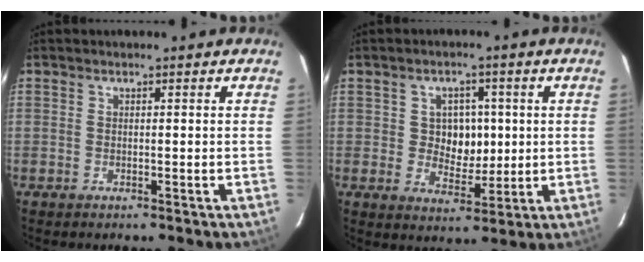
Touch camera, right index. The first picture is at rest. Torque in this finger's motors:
{"motor_torque": [0.00, 0.11, 0.02, 0.03]}